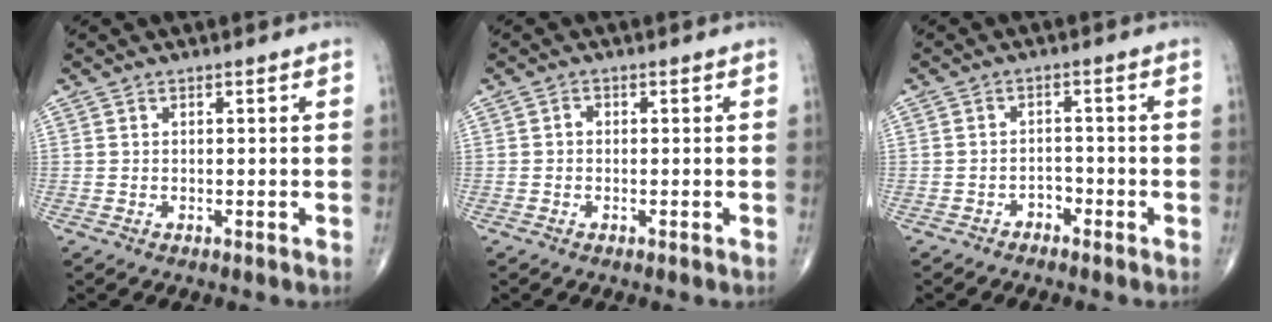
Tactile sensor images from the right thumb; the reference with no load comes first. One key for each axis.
{"total": 0.9, "fx": -0.1, "fy": 0.7, "fz": 0.5, "tx": -0.003, "ty": 0.003, "tz": -0.006}
{"total": 2.1, "fx": -1.6, "fy": 1.2, "fz": 0.6, "tx": -0.002, "ty": 0.012, "tz": -0.029}